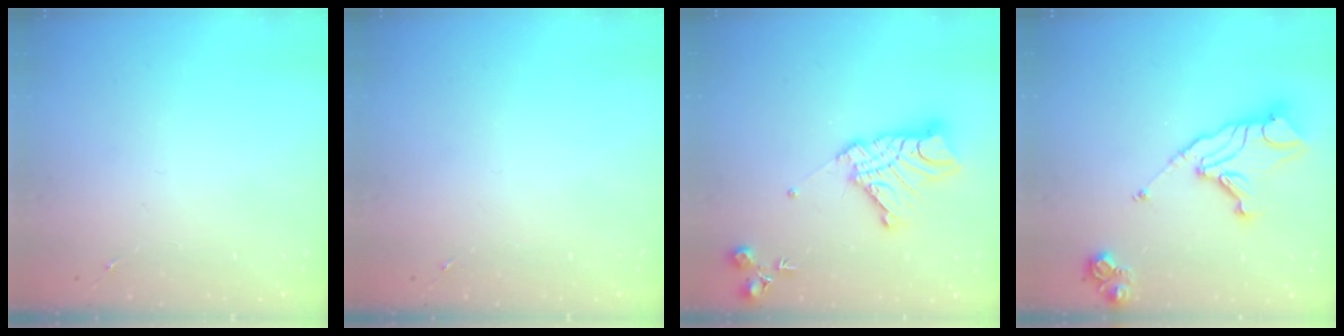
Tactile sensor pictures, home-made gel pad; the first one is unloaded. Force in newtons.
{"total": 0.0}
{"total": 16.4, "press": 16.3, "slide": 1.4}
{"total": 15.4, "press": 15.3, "slide": 1.7}